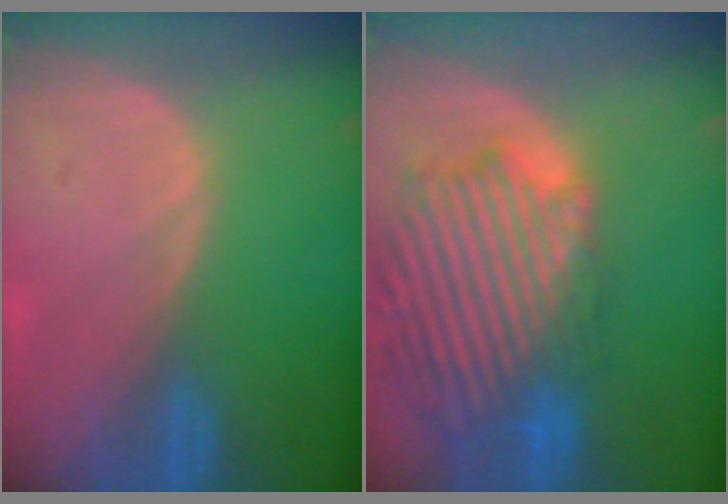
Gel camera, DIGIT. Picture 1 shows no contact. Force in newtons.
{"total": 14.6, "press": 12.5, "slide": 7.5}